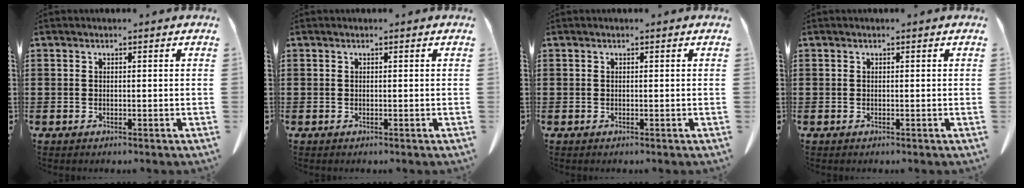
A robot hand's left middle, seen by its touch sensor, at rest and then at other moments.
{"total": 0.0}
{"total": 0.0}
{"total": 0.0}